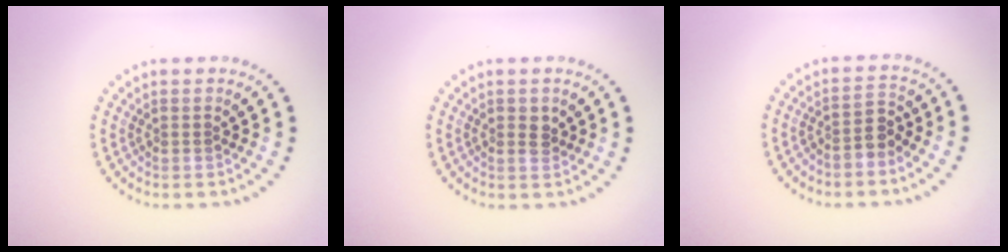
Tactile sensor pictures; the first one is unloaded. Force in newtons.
{"total": 1.4, "press": 1.4, "slide": 0.1}
{"total": 2.2, "press": 1.8, "slide": 1.4}